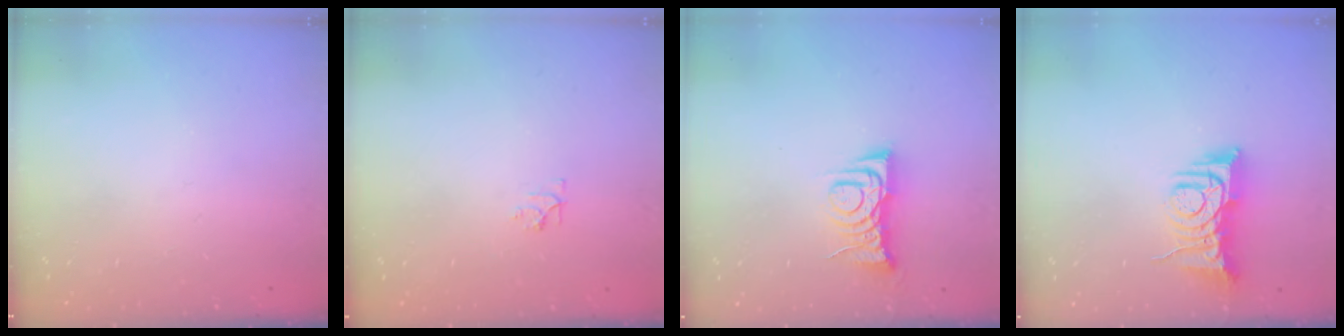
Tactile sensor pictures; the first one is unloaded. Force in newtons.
{"total": 4.6, "press": 4.6, "slide": 0.7}
{"total": 6.8, "press": 6.8, "slide": 0.6}
{"total": 8.8, "press": 8.8, "slide": 0.4}